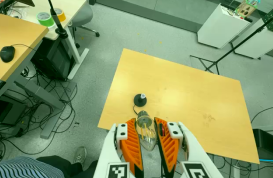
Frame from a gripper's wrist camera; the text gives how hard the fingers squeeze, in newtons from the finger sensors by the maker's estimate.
{"total": 22.2, "left": 25.4, "right": 19.0}